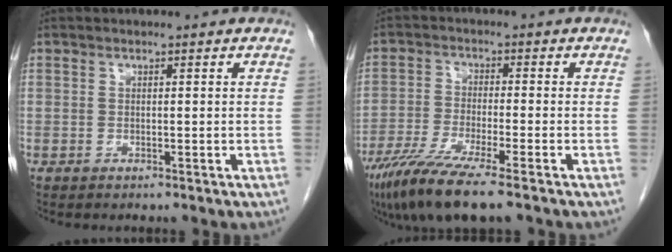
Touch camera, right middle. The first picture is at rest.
{"total": 10.0, "force": [-7.1, 0.1, 7.0], "torque": [-0.128, -0.029, -0.125]}